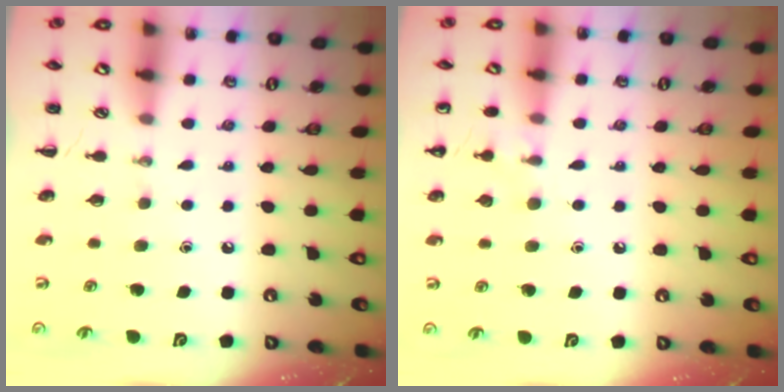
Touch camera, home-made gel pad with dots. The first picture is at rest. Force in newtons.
{"total": 6.1, "press": 5.7, "slide": 2.0}